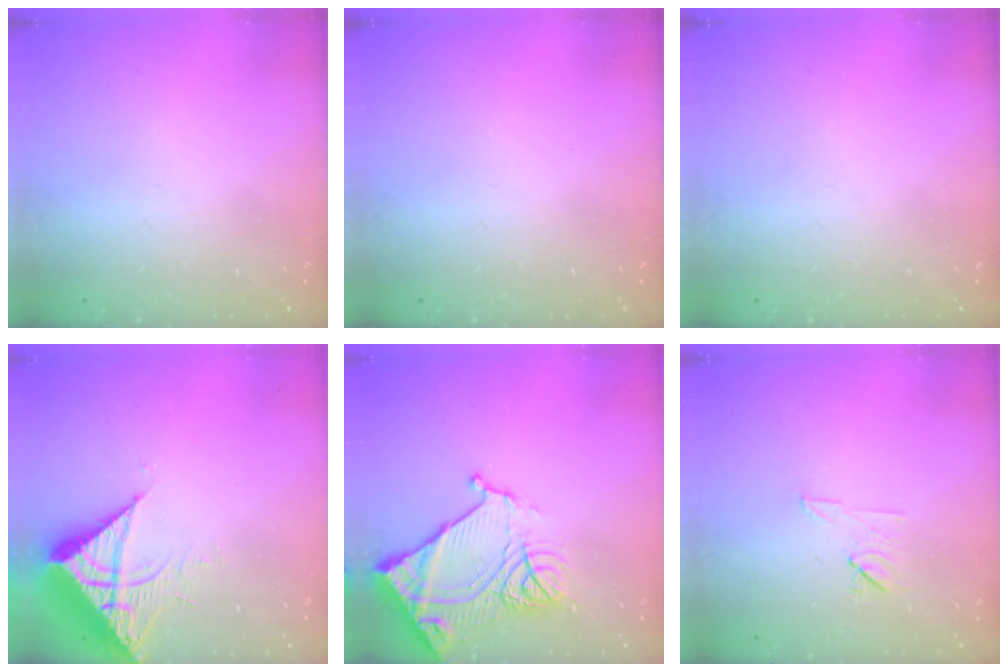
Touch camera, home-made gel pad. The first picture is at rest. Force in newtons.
{"total": 0.0}
{"total": 0.0}
{"total": 9.4, "press": 9.4, "slide": 1.0}
{"total": 16.3, "press": 16.2, "slide": 1.7}
{"total": 6.4, "press": 6.4, "slide": 0.6}